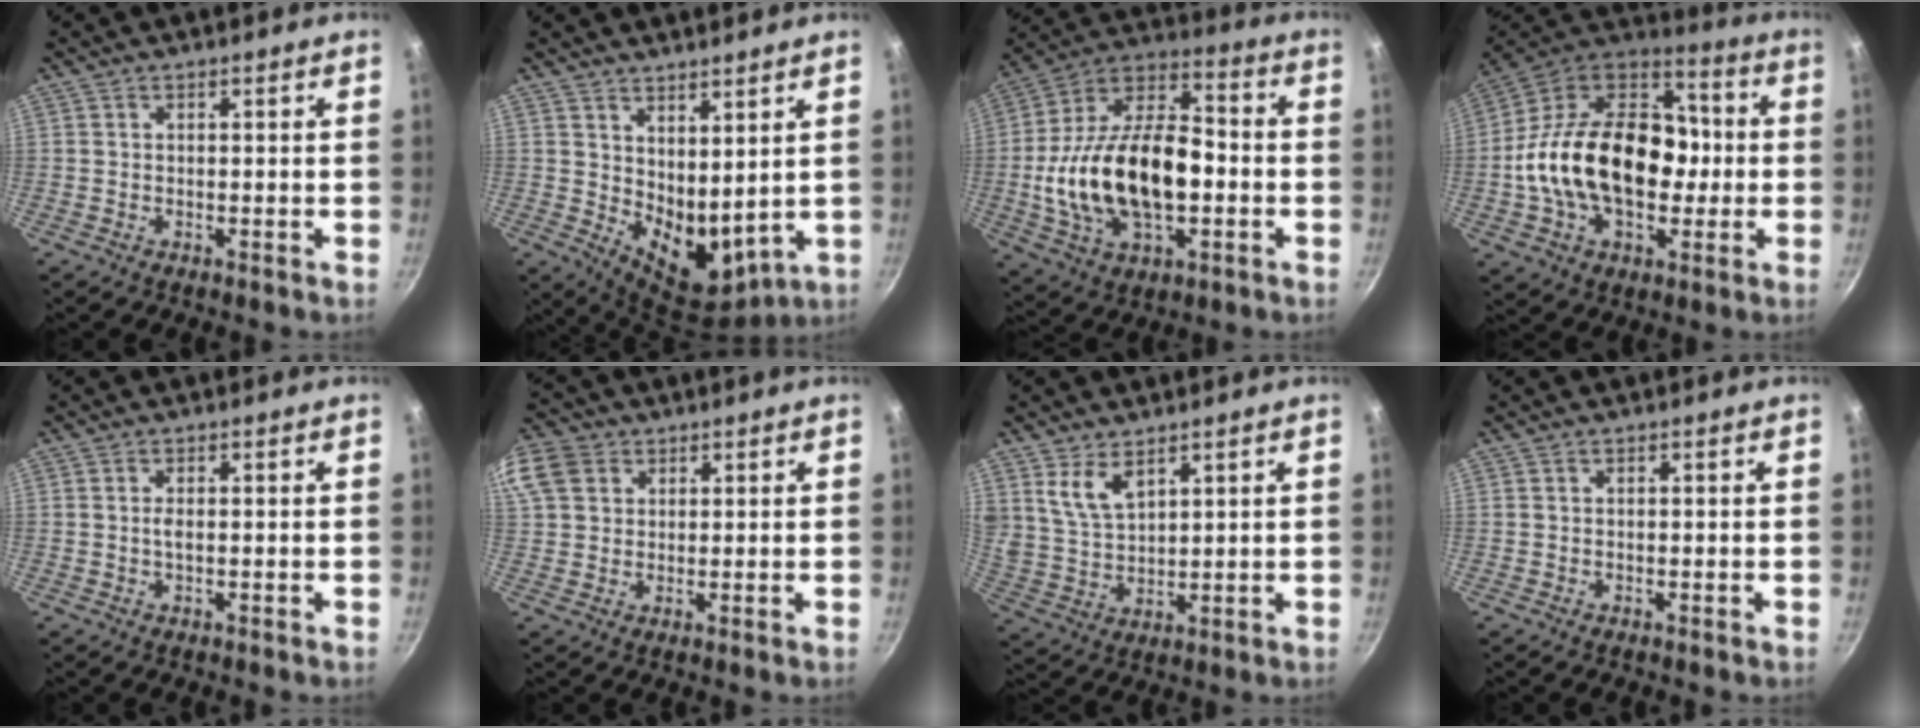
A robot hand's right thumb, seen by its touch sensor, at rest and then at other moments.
{"total": 10.9, "force": [4.2, 6.0, 8.1], "torque": [-0.095, -0.048, 0.089]}
{"total": 23.9, "force": [-3.2, 13.7, 19.4], "torque": [-0.339, 0.038, -0.055]}
{"total": 26.6, "force": [-2.2, 17.9, 19.5], "torque": [-0.303, 0.052, -0.046]}
{"total": 1.1, "force": [0.0, 0.4, 1.1], "torque": [-0.025, 0.000, -0.002]}
{"total": 13.4, "force": [5.0, 10.7, 6.3], "torque": [-0.150, 0.025, 0.091]}
{"total": 6.7, "force": [4.1, 3.4, 4.0], "torque": [-0.070, -0.027, 0.093]}
{"total": 0.0}